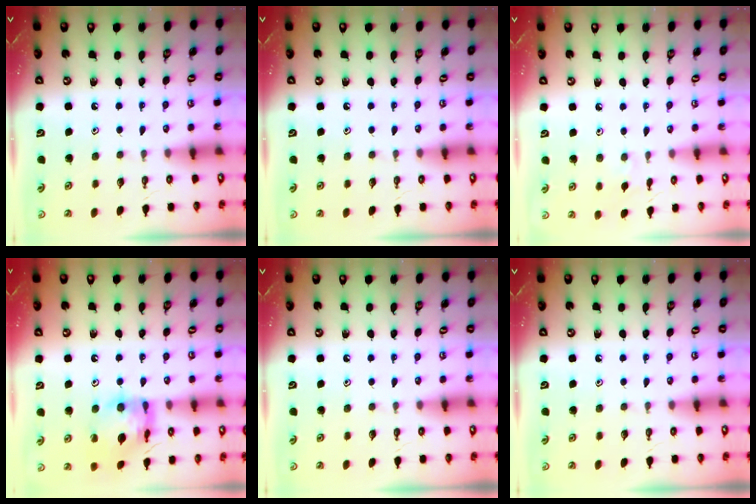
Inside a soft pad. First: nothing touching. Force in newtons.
{"total": 0.0}
{"total": 2.3, "press": 2.3, "slide": 0.6}
{"total": 11.8, "press": 11.7, "slide": 1.0}
{"total": 0.0}
{"total": 0.0}